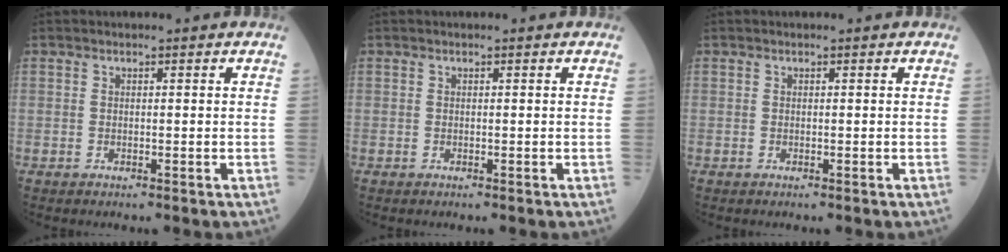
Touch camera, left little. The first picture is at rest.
{"total": 0.0}
{"total": 0.0}